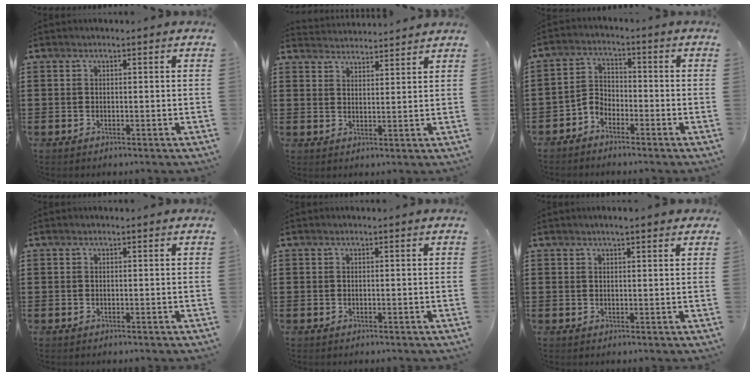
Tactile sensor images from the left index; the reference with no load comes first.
{"total": 3.1, "force": [3.0, -0.2, -0.4], "torque": [-0.003, -0.014, 0.056]}
{"total": 3.6, "force": [-3.1, 1.6, 0.7], "torque": [-0.026, 0.006, -0.069]}
{"total": 0.0}
{"total": 0.0}
{"total": 1.9, "force": [1.6, 0.2, 1.1], "torque": [-0.025, 0.005, 0.028]}